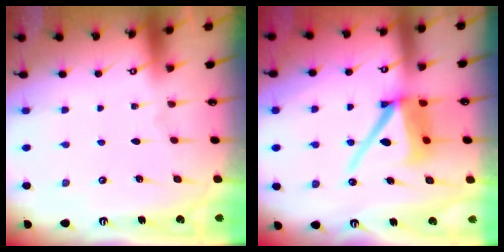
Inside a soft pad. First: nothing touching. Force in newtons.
{"total": 12.8, "press": 12.7, "slide": 1.5}